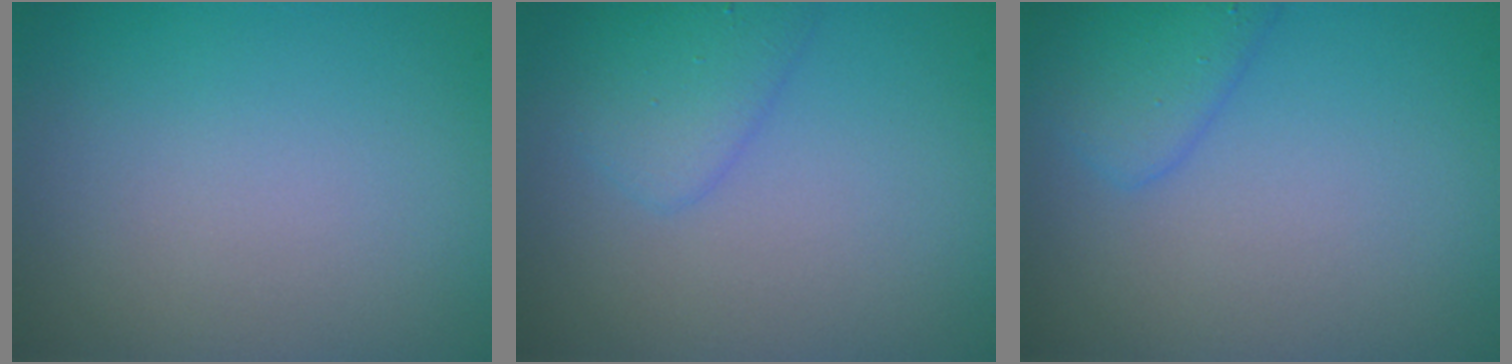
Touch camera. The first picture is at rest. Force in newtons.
{"total": 2.4, "press": 2.4, "slide": 0.2}
{"total": 1.8, "press": 1.8, "slide": 0.1}